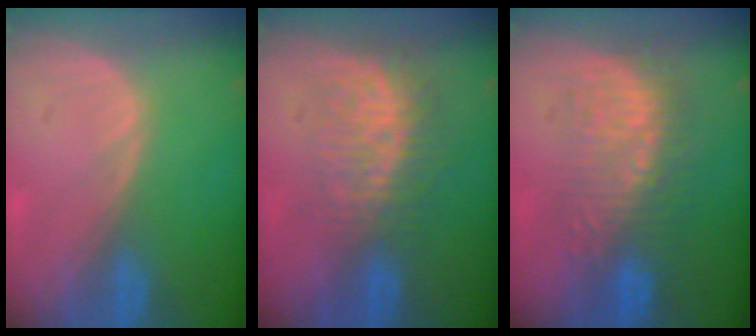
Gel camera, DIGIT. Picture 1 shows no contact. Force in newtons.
{"total": 8.8, "press": 7.4, "slide": 4.7}
{"total": 8.7, "press": 8.4, "slide": 2.5}